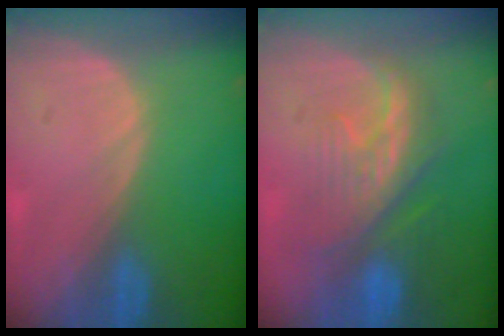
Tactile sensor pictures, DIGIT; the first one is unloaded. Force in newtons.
{"total": 8.9, "press": 8.4, "slide": 2.8}